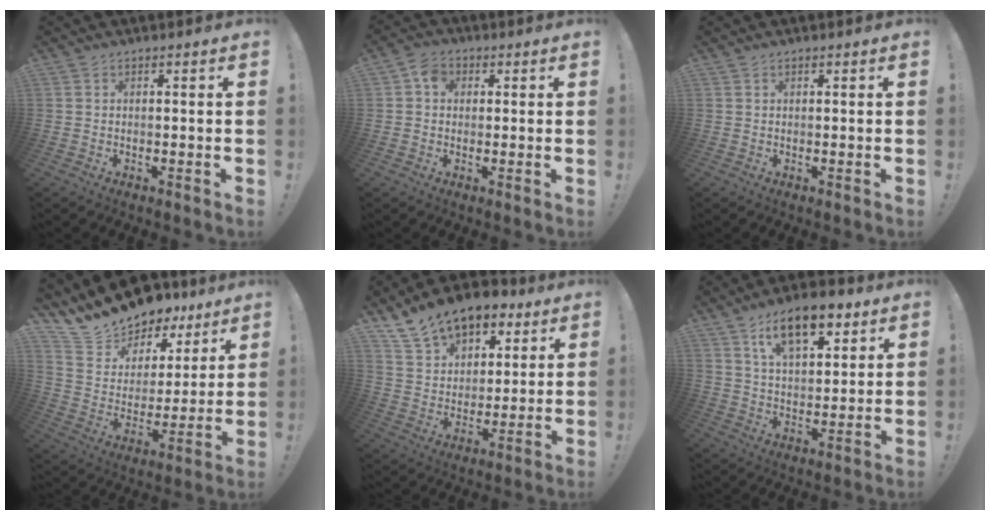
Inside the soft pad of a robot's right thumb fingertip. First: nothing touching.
{"total": 4.6, "force": [0.8, 3.7, 2.6], "torque": [-0.039, 0.008, 0.013]}
{"total": 0.5, "force": [0.5, 0.2, 0.0], "torque": [0.008, -0.003, 0.008]}
{"total": 15.0, "force": [13.6, 6.0, 2.6], "torque": [-0.062, -0.110, 0.253]}
{"total": 15.3, "force": [10.6, 9.2, 6.1], "torque": [-0.092, -0.069, 0.197]}
{"total": 14.8, "force": [8.9, 6.9, 9.6], "torque": [-0.146, -0.035, 0.155]}